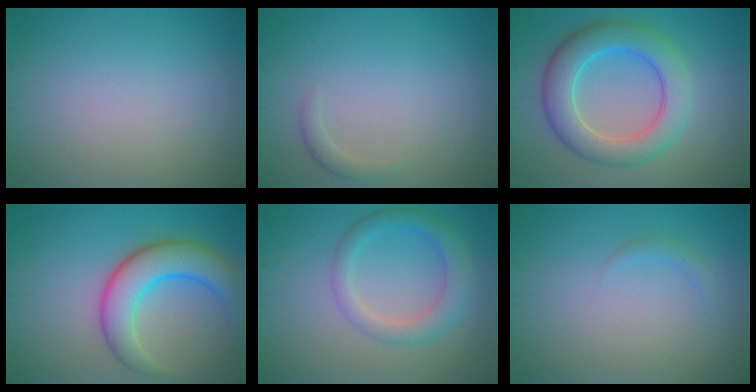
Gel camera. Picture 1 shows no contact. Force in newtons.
{"total": 1.0, "press": 1.0, "slide": 0.0}
{"total": 6.8, "press": 6.8, "slide": 0.1}
{"total": 6.6, "press": 6.6, "slide": 0.4}
{"total": 3.6, "press": 3.6, "slide": 0.0}
{"total": 0.8, "press": 0.8, "slide": 0.0}